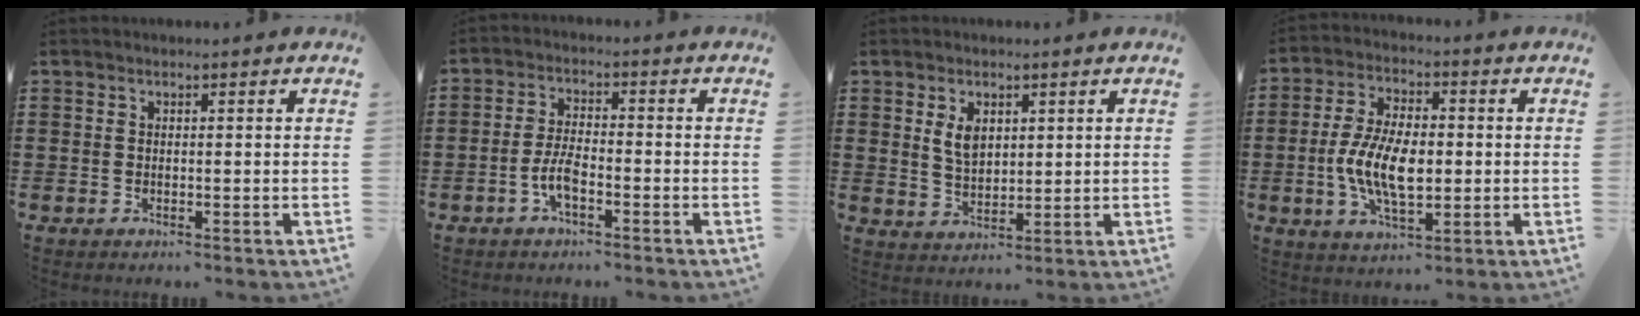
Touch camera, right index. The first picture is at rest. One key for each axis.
{"total": 4.3, "fx": -2.1, "fy": 1.5, "fz": 3.5, "tx": -0.087, "ty": -0.002, "tz": -0.047}
{"total": 4.1, "fx": 1.7, "fy": 2.5, "fz": 2.8, "tx": -0.063, "ty": 0.008, "tz": 0.031}
{"total": 9.5, "fx": -1.2, "fy": 4.7, "fz": 8.2, "tx": -0.185, "ty": -0.002, "tz": -0.027}